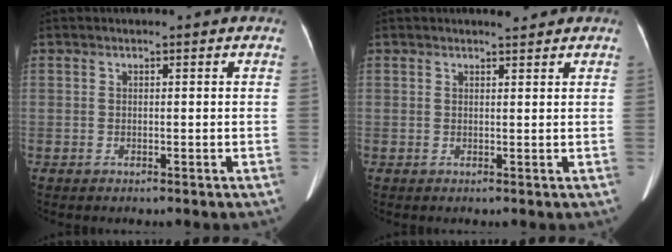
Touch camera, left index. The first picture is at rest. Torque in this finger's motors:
{"motor_torque": [0.18, -0.20, 0.00, 0.01]}